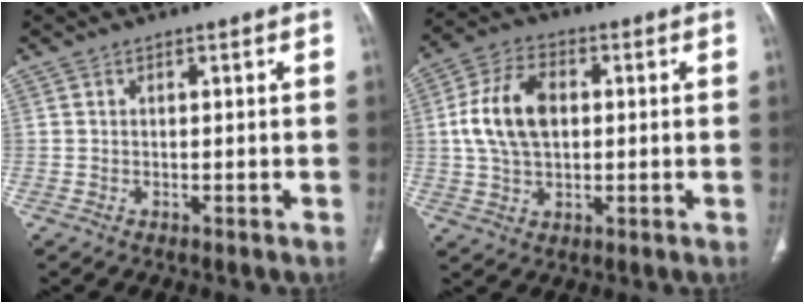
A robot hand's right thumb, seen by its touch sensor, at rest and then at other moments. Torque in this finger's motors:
{"motor_torque": [1.66, 1.68, 0.05, 0.03, 0.28]}